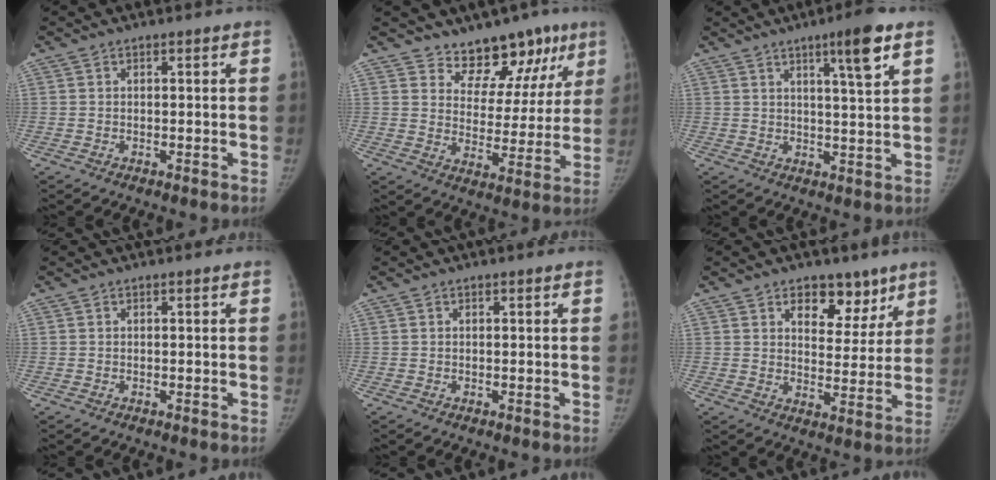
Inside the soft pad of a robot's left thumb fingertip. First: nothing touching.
{"total": 13.4, "force": [9.8, 7.9, 4.5], "torque": [0.002, -0.059, 0.129]}
{"total": 7.7, "force": [4.2, 0.5, 6.4], "torque": [-0.098, -0.022, 0.064]}
{"total": 0.0}
{"total": 0.0}
{"total": 9.4, "force": [5.9, 5.7, 4.5], "torque": [-0.022, -0.033, 0.089]}